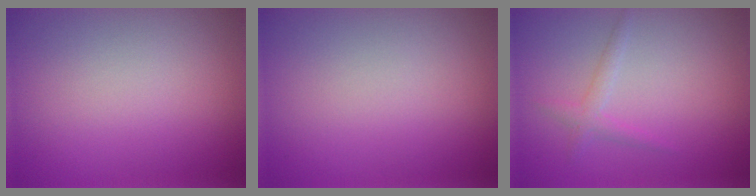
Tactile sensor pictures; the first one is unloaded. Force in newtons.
{"total": 0.0}
{"total": 1.4, "press": 1.4, "slide": 0.0}